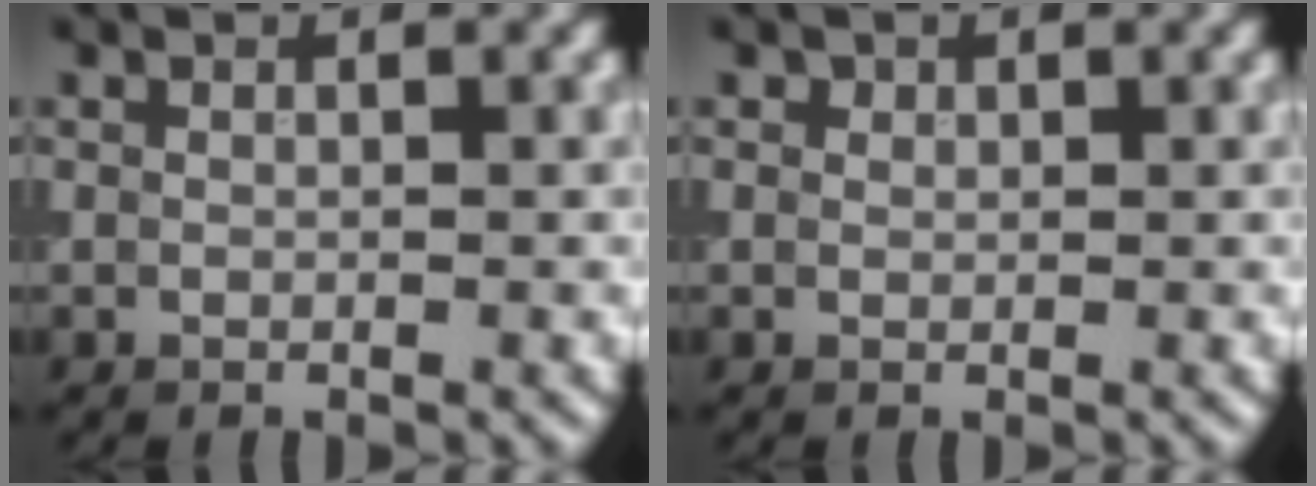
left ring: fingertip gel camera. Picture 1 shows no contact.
{"total": 0.5, "force": [0.2, 0.5, 0.1], "torque": [-0.001, -0.004, 0.000]}